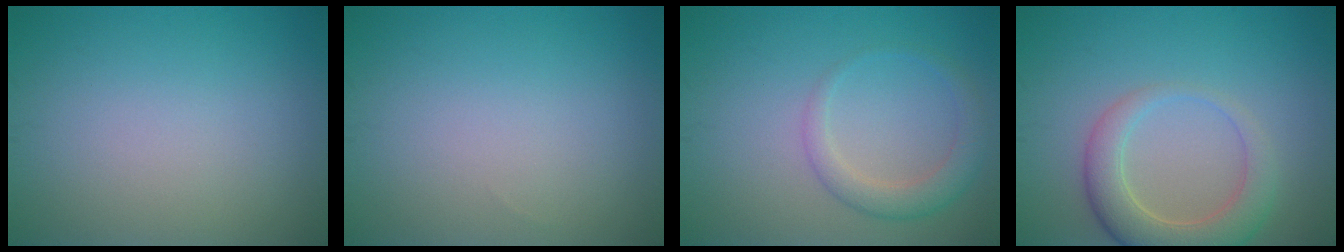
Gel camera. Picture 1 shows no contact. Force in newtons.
{"total": 0.0}
{"total": 2.8, "press": 2.8, "slide": 0.2}
{"total": 4.9, "press": 4.9, "slide": 0.6}